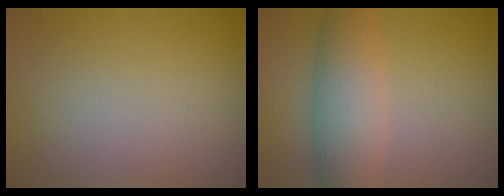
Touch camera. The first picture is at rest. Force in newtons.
{"total": 5.8, "press": 5.8, "slide": 0.1}